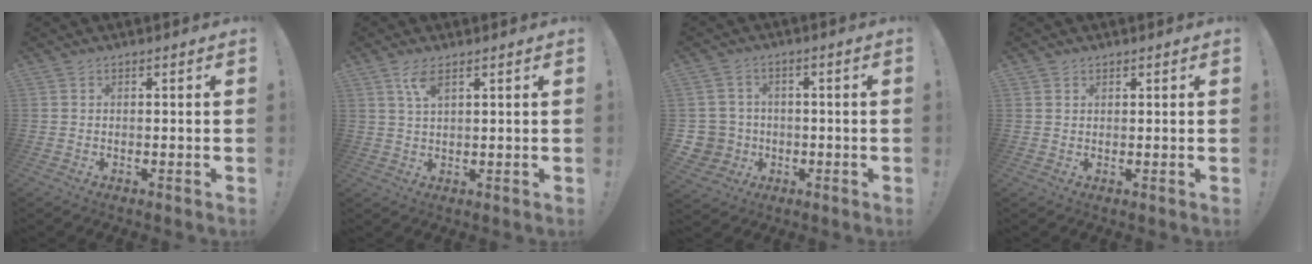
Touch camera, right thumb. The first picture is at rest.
{"total": 4.4, "force": [2.5, 1.2, 3.4], "torque": [-0.073, -0.002, 0.044]}
{"total": 6.1, "force": [-0.6, 6.0, 1.2], "torque": [-0.031, 0.007, -0.004]}
{"total": 1.2, "force": [0.9, 0.8, 0.2], "torque": [0.001, -0.003, 0.017]}